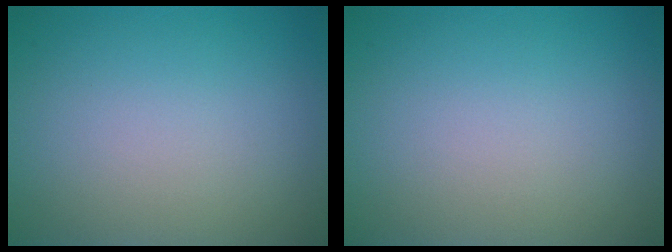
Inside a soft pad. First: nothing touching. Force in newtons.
{"total": 0.0}